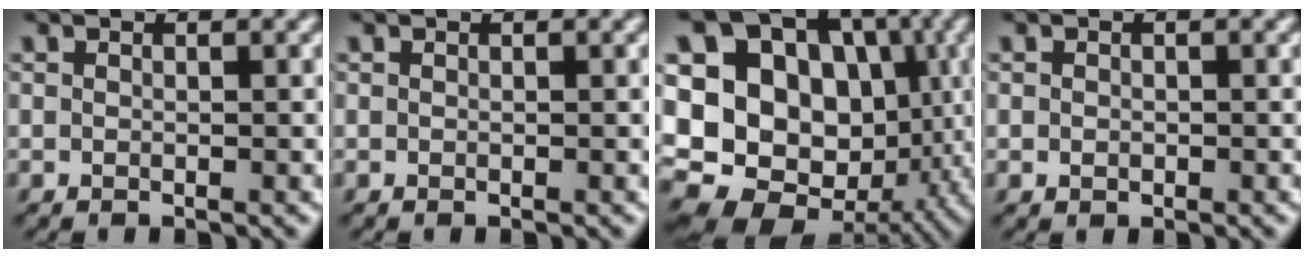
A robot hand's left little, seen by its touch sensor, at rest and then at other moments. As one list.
[{"total": 0.0}, {"total": 16.3, "force": [0.1, 13.4, 9.4], "torque": [-0.182, 0.004, -0.001]}, {"total": 0.6, "force": [-0.1, 0.5, 0.2], "torque": [-0.002, -0.001, -0.001]}]